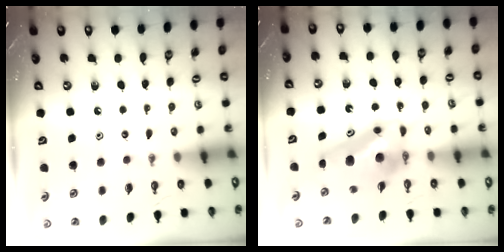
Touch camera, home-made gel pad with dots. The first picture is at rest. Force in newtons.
{"total": 9.4, "press": 9.0, "slide": 2.7}